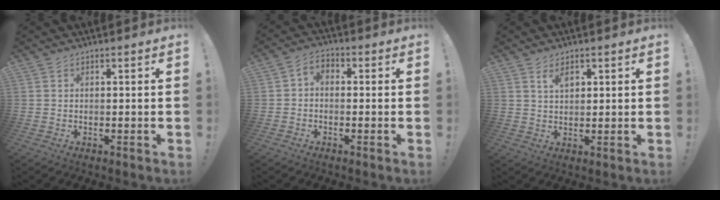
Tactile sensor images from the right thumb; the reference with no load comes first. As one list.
[{"total": 3.3, "force": [-1.5, 2.4, 1.8], "torque": [-0.035, 0.008, -0.028]}, {"total": 3.9, "force": [2.1, 2.0, 2.6], "torque": [-0.039, -0.003, 0.035]}]